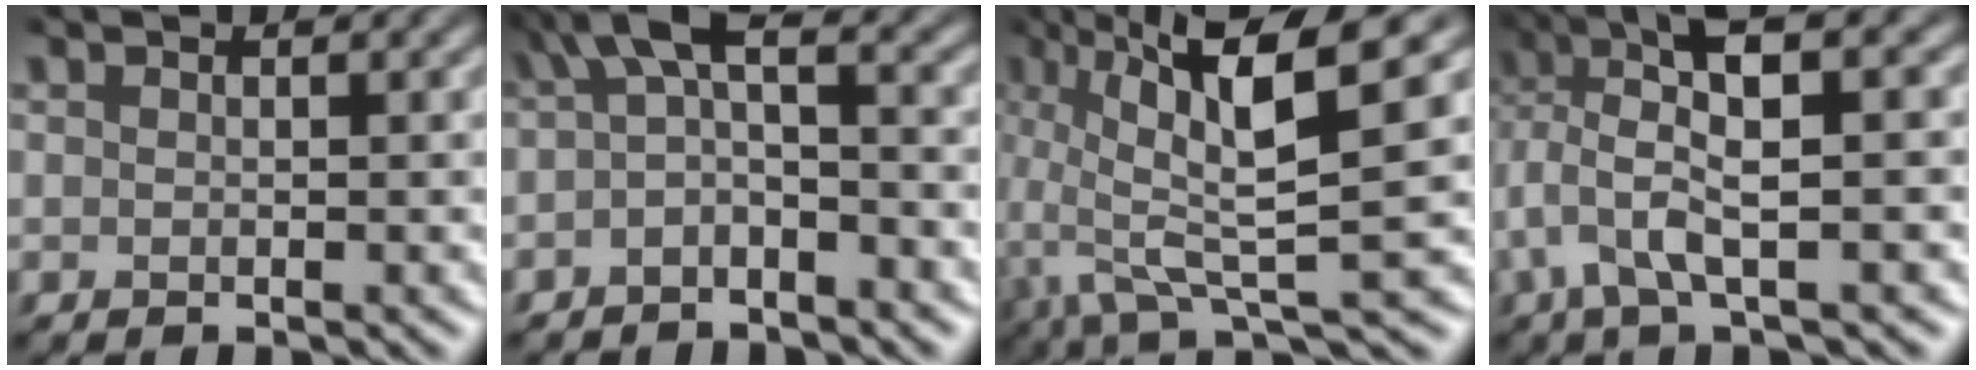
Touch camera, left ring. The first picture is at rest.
{"total": 4.0, "force": [-0.3, 1.5, 3.6], "torque": [-0.060, 0.015, -0.016]}
{"total": 9.4, "force": [1.4, 2.0, 9.0], "torque": [-0.158, 0.007, 0.021]}
{"total": 6.5, "force": [2.1, 1.5, 6.0], "torque": [-0.126, 0.009, 0.036]}